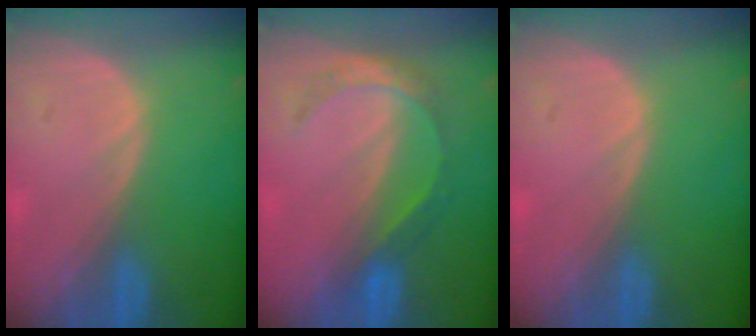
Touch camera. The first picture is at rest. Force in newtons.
{"total": 5.5, "press": 4.8, "slide": 2.8}
{"total": 0.0}